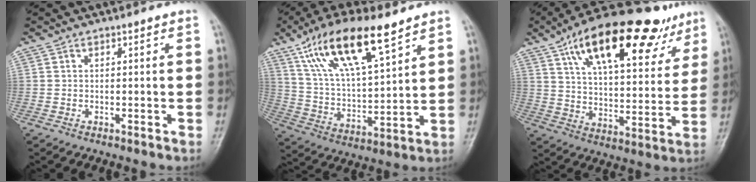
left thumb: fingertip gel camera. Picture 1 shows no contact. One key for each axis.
{"total": 18.2, "fx": 11.0, "fy": 5.9, "fz": 13.2, "tx": -0.223, "ty": -0.033, "tz": 0.212}
{"total": 24.9, "fx": 14.6, "fy": 10.3, "fz": 17.3, "tx": -0.229, "ty": -0.019, "tz": 0.230}